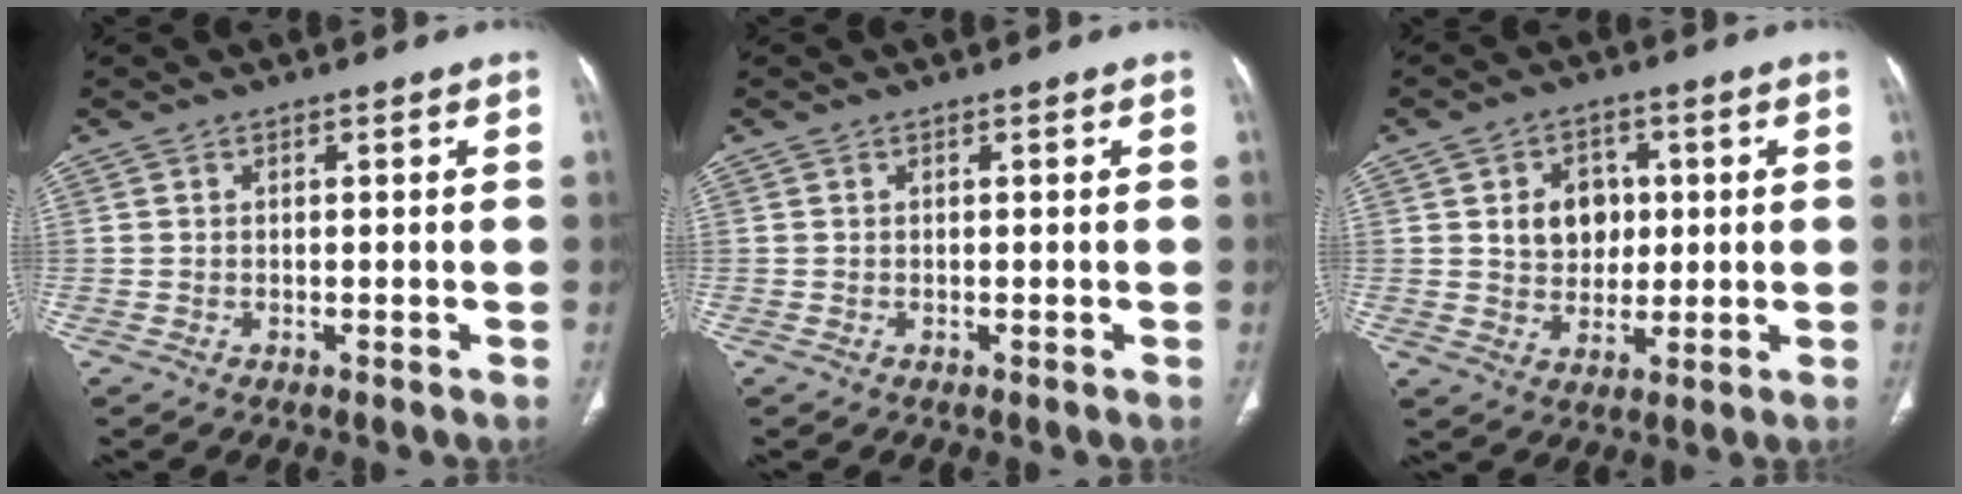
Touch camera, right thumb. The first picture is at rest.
{"total": 0.0}
{"total": 7.8, "force": [1.5, 6.3, 4.3], "torque": [-0.030, -0.004, 0.028]}